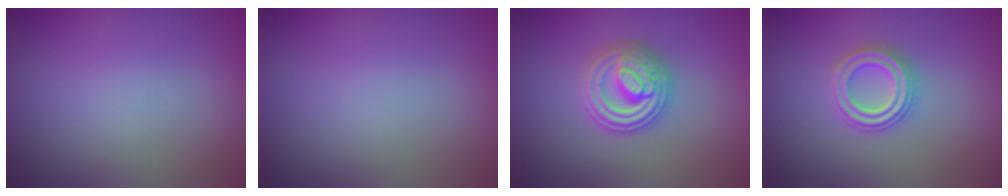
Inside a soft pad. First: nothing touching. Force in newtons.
{"total": 0.0}
{"total": 4.8, "press": 4.7, "slide": 0.6}
{"total": 2.7, "press": 2.7, "slide": 0.5}